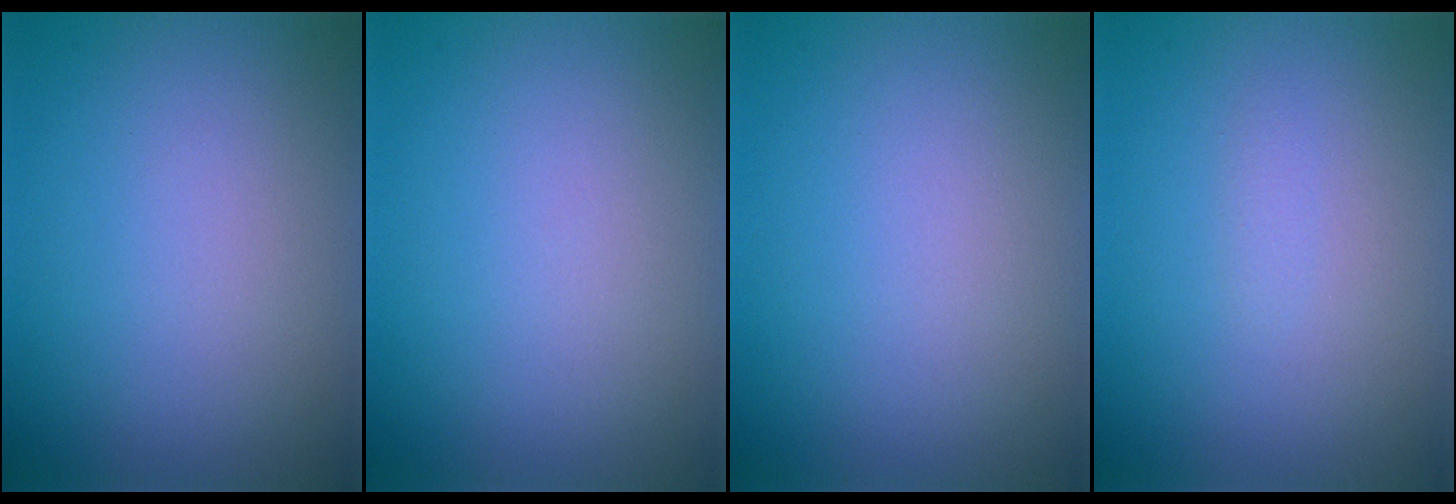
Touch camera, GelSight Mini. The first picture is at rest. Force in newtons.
{"total": 0.0}
{"total": 0.0}
{"total": 0.6, "press": 0.6, "slide": 0.1}